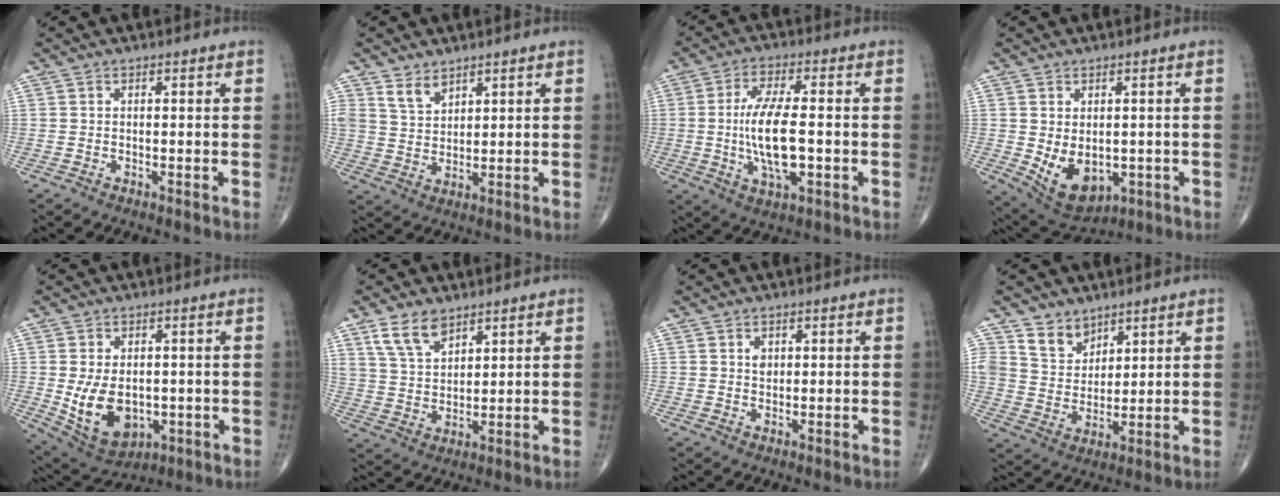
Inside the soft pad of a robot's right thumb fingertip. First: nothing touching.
{"total": 4.2, "force": [3.1, 2.3, 1.5], "torque": [-0.012, -0.027, 0.066]}
{"total": 11.7, "force": [-1.1, 4.3, 10.9], "torque": [-0.212, 0.002, -0.019]}
{"total": 9.2, "force": [-1.4, 6.0, 6.8], "torque": [-0.094, -0.009, 0.002]}
{"total": 11.4, "force": [-1.5, 7.6, 8.3], "torque": [-0.123, -0.005, -0.002]}
{"total": 7.6, "force": [5.0, 4.0, 4.0], "torque": [-0.064, -0.023, 0.103]}
{"total": 1.8, "force": [0.6, 1.4, 1.1], "torque": [-0.010, -0.003, 0.009]}
{"total": 6.8, "force": [4.9, 4.5, 1.5], "torque": [0.001, -0.041, 0.099]}